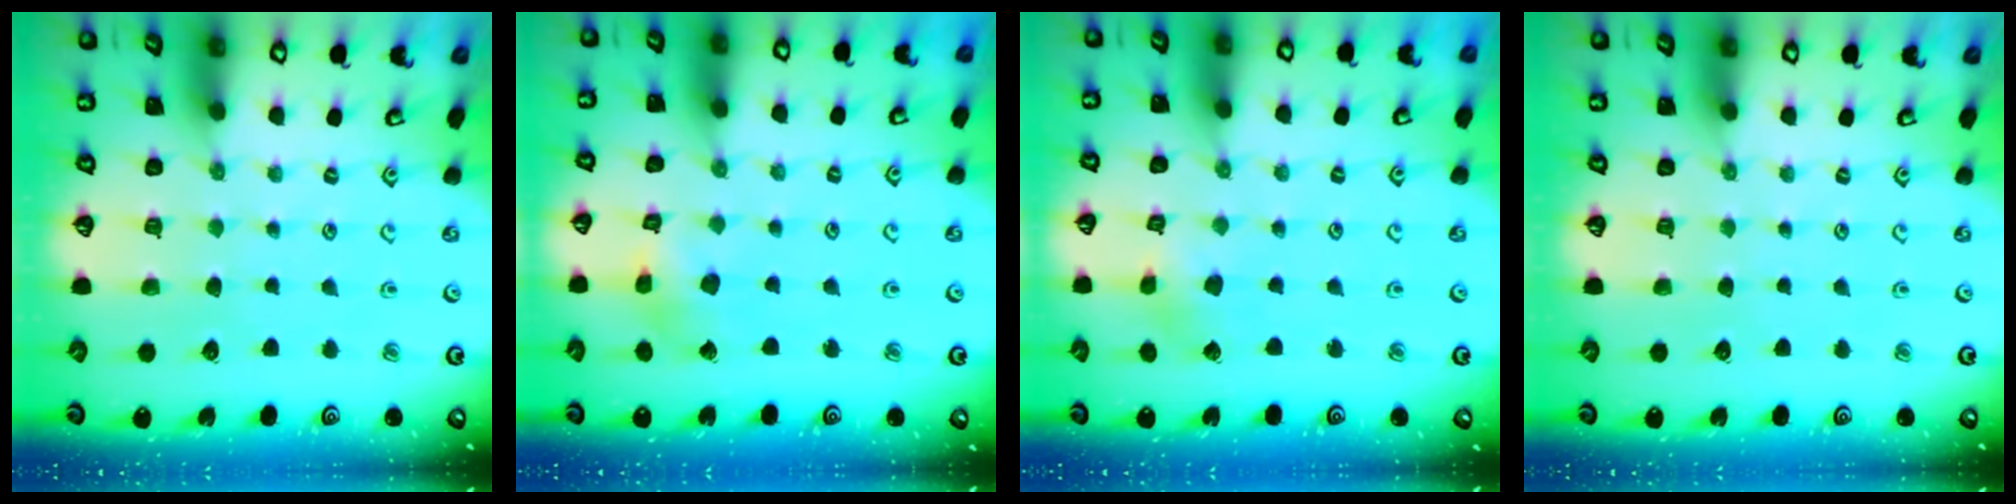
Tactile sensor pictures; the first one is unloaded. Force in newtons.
{"total": 4.3, "press": 4.3, "slide": 0.6}
{"total": 3.1, "press": 3.1, "slide": 0.2}
{"total": 0.0}